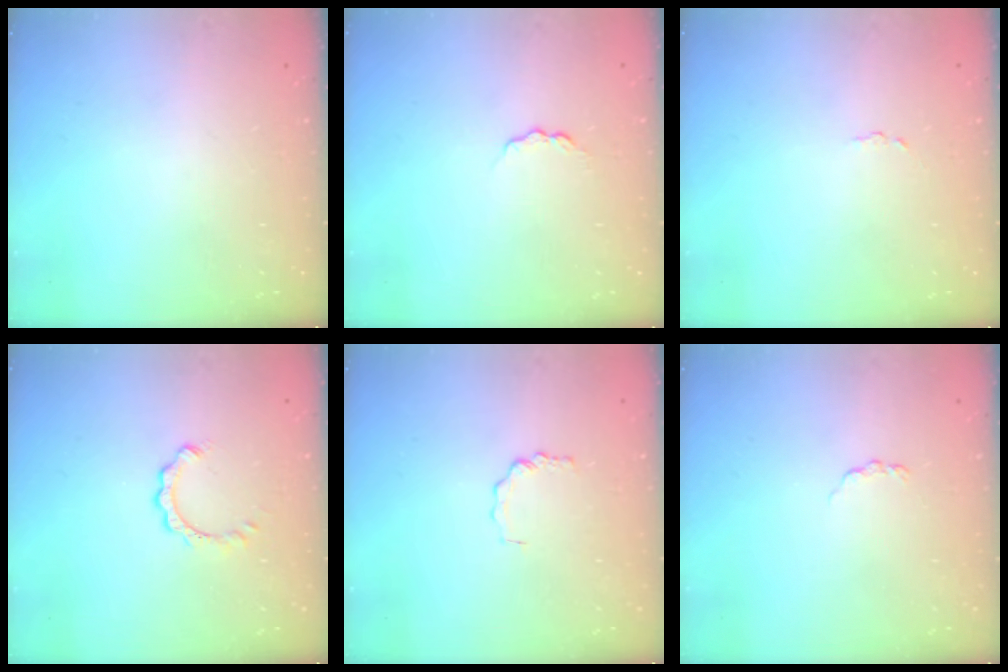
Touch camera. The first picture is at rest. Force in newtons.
{"total": 4.6, "press": 4.6, "slide": 0.6}
{"total": 1.7, "press": 1.7, "slide": 0.1}
{"total": 3.7, "press": 3.7, "slide": 0.2}
{"total": 1.8, "press": 1.8, "slide": 0.3}
{"total": 2.8, "press": 2.7, "slide": 0.4}